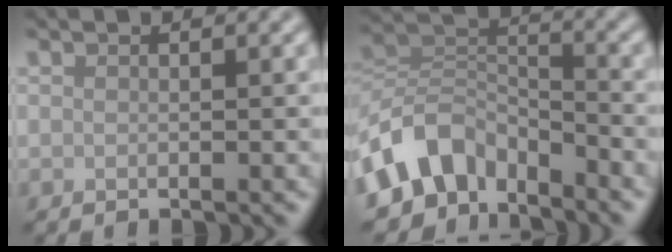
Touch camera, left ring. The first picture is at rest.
{"total": 6.7, "force": [-4.9, 3.9, 2.5], "torque": [-0.026, -0.003, -0.105]}